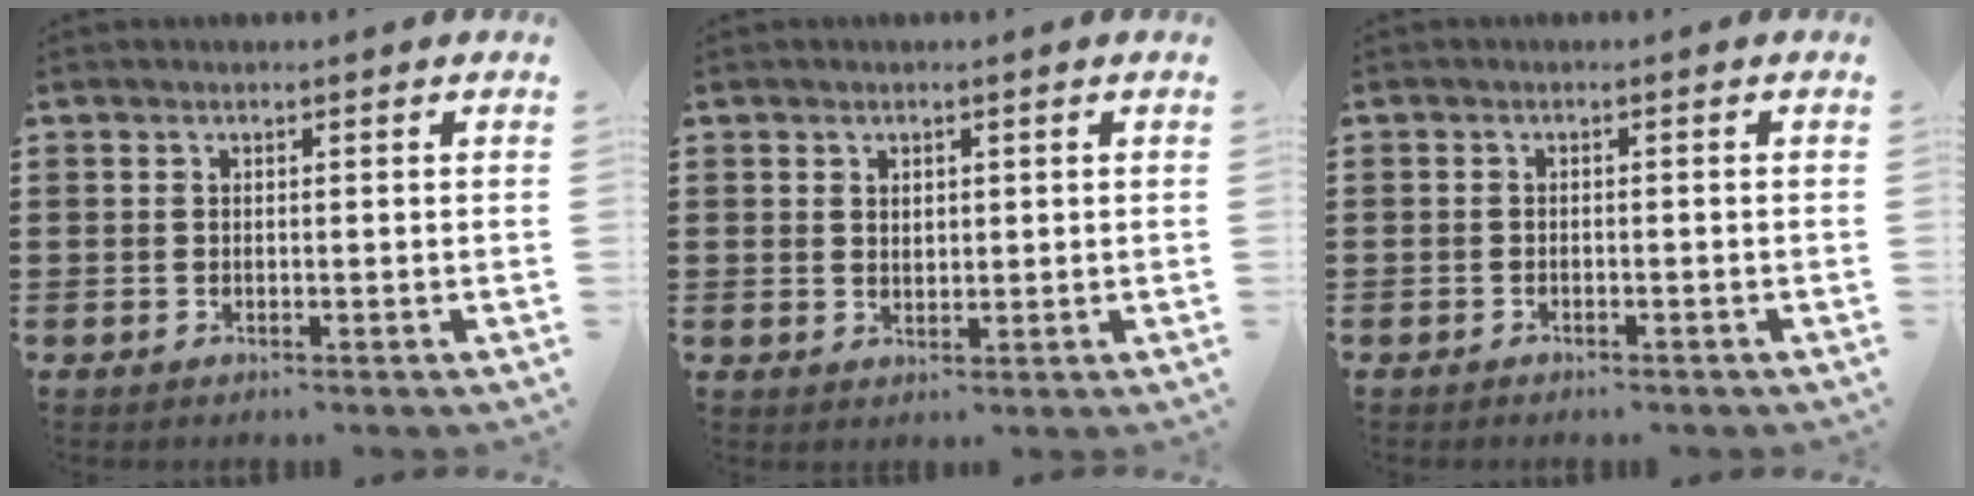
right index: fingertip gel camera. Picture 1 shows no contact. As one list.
[{"total": 1.3, "force": [0.8, 0.9, 0.5], "torque": [-0.004, 0.000, 0.013]}, {"total": 1.1, "force": [-1.1, 0.2, 0.0], "torque": [-0.004, 0.001, -0.024]}]